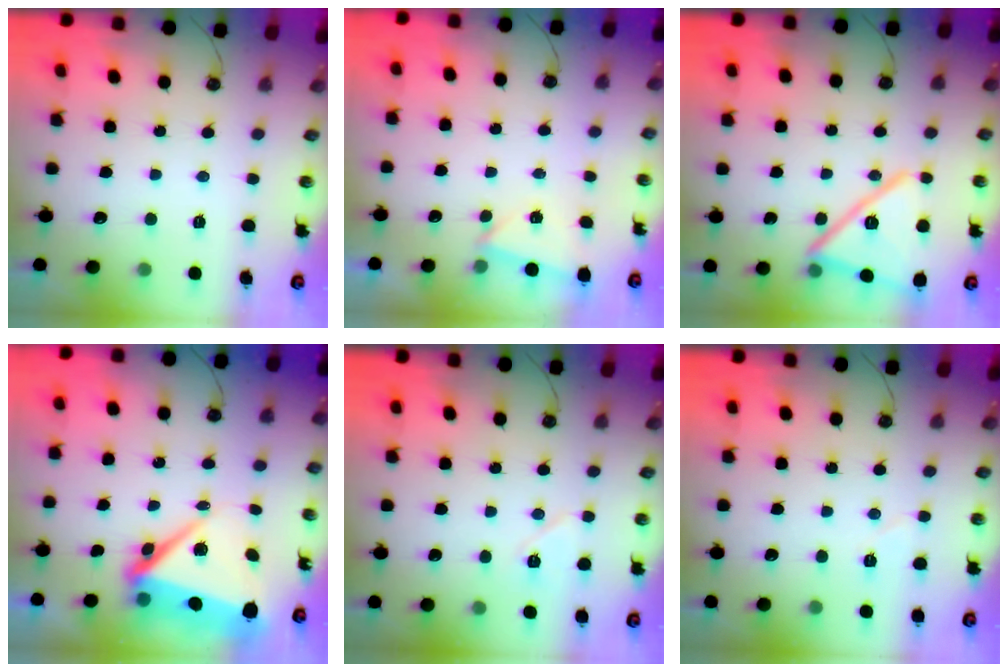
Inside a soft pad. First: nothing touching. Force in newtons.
{"total": 2.4, "press": 2.1, "slide": 1.1}
{"total": 19.0, "press": 19.0, "slide": 0.6}
{"total": 10.3, "press": 10.2, "slide": 1.2}
{"total": 7.8, "press": 6.3, "slide": 4.6}
{"total": 3.4, "press": 3.1, "slide": 1.4}